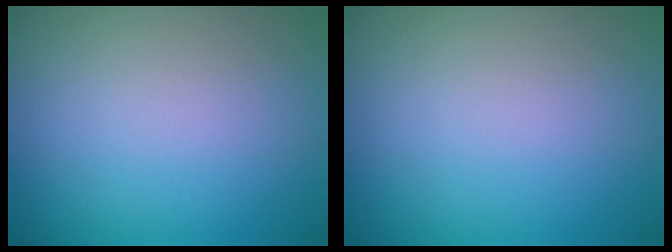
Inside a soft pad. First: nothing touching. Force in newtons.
{"total": 0.0}